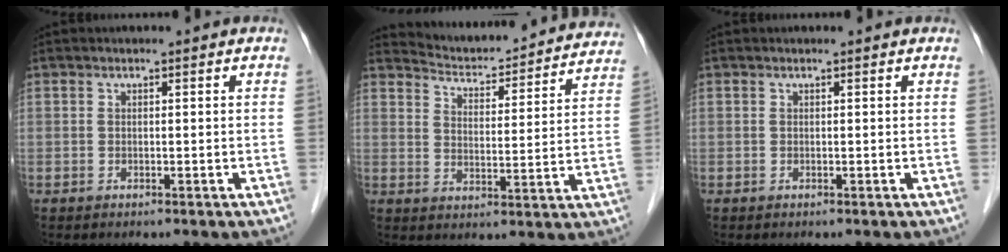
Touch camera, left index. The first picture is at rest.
{"total": 19.1, "force": [18.5, 3.1, 3.9], "torque": [-0.048, -0.028, 0.232]}
{"total": 0.6, "force": [0.6, 0.1, 0.1], "torque": [-0.004, 0.006, 0.005]}